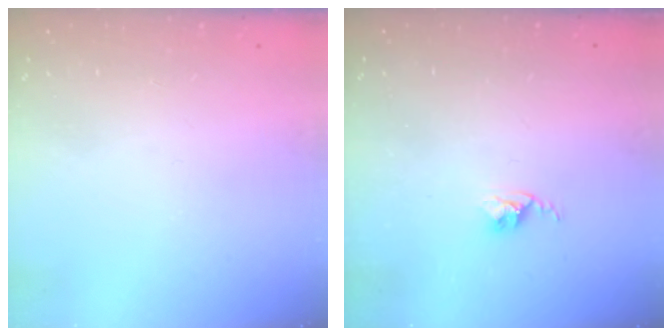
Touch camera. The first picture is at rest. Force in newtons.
{"total": 2.6, "press": 2.6, "slide": 0.4}